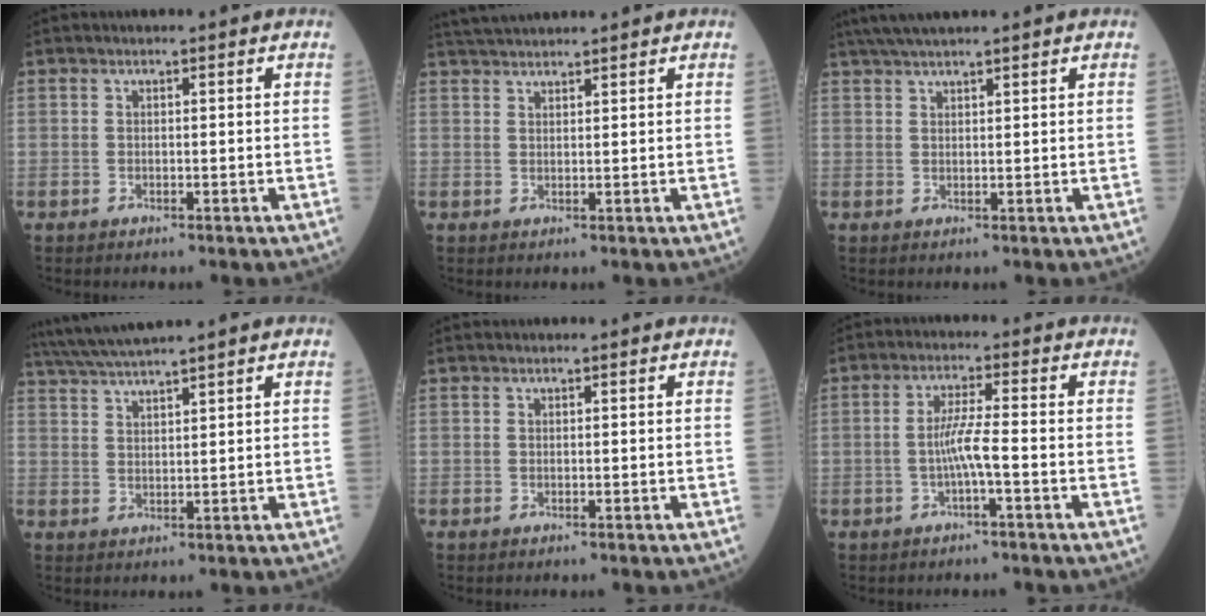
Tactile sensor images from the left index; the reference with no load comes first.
{"total": 4.9, "force": [4.7, -0.4, 1.4], "torque": [-0.028, 0.034, 0.089]}
{"total": 6.5, "force": [5.6, -0.2, 3.4], "torque": [-0.057, 0.036, 0.099]}
{"total": 7.4, "force": [6.5, -1.2, 3.5], "torque": [-0.067, 0.026, 0.118]}
{"total": 0.0}
{"total": 4.0, "force": [-1.2, -0.3, 3.9], "torque": [-0.078, 0.004, -0.023]}